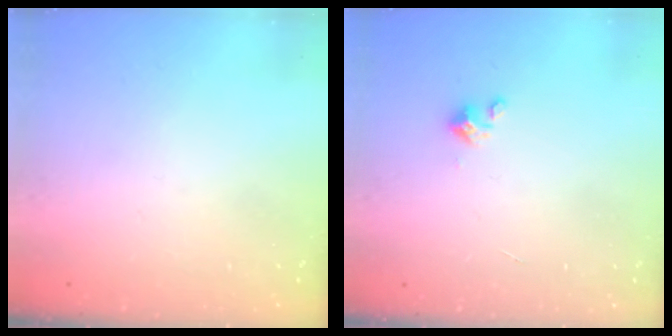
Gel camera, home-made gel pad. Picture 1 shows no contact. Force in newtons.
{"total": 2.0, "press": 2.0, "slide": 0.2}